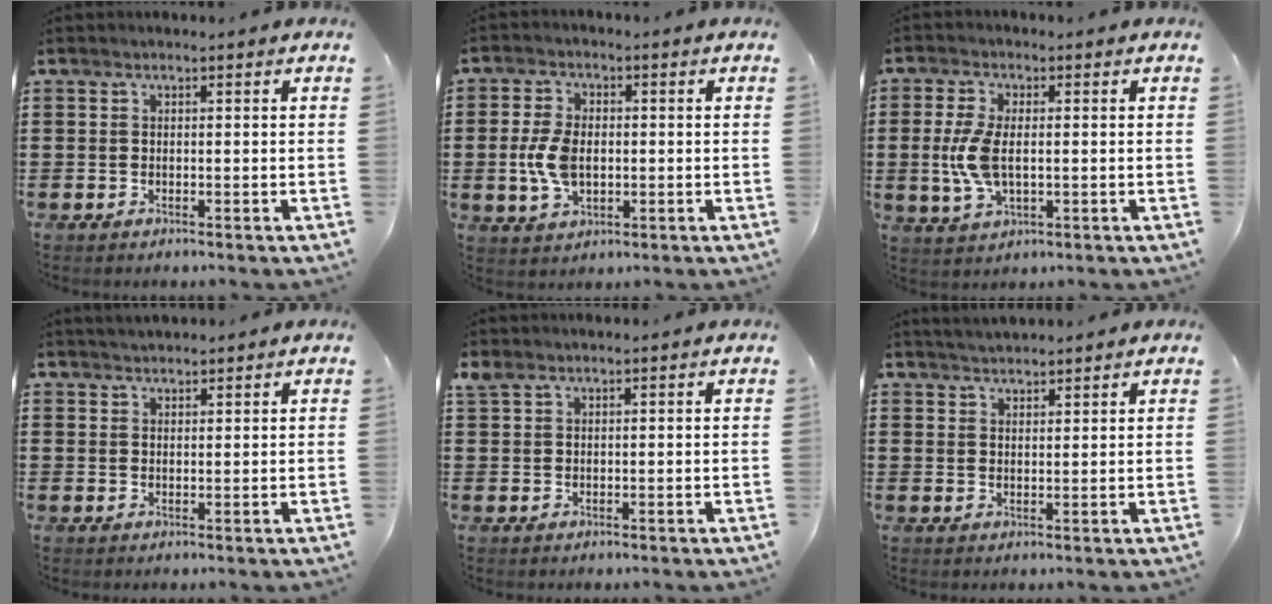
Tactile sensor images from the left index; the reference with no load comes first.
{"total": 6.7, "force": [-0.3, 4.2, 5.2], "torque": [-0.135, -0.001, -0.014]}
{"total": 6.9, "force": [0.0, 3.4, 6.0], "torque": [-0.148, -0.002, -0.009]}
{"total": 1.7, "force": [1.6, 0.3, 0.2], "torque": [-0.006, 0.004, 0.032]}
{"total": 1.4, "force": [1.0, 0.7, 0.6], "torque": [-0.015, 0.002, 0.020]}
{"total": 2.3, "force": [2.3, 0.1, 0.1], "torque": [-0.007, -0.001, 0.045]}